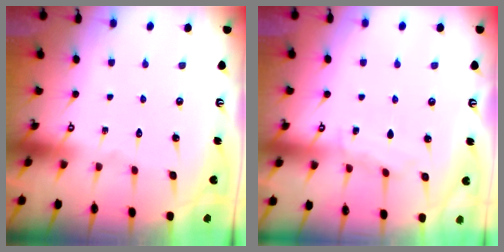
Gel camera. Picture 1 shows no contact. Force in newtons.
{"total": 4.4, "press": 4.4, "slide": 0.5}